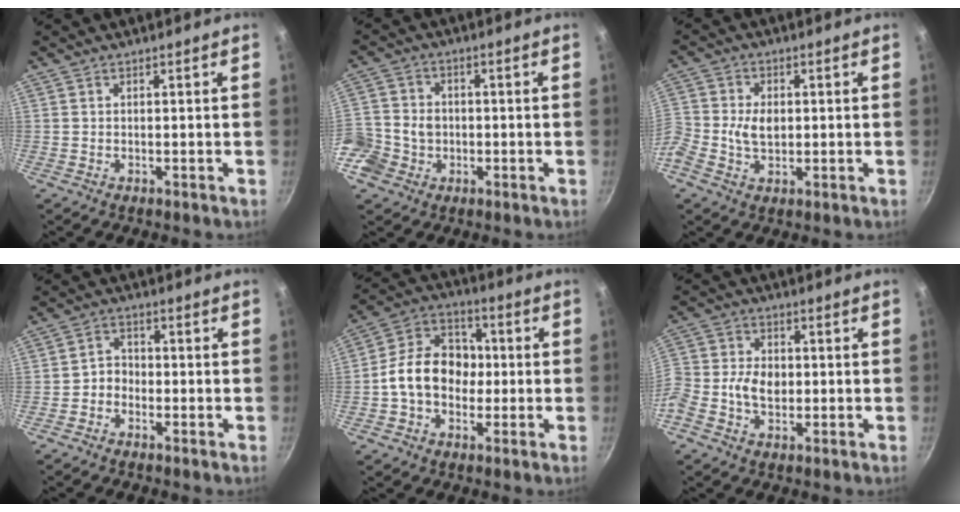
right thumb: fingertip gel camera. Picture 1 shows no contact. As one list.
[{"total": 12.4, "force": [-3.2, 10.8, 5.2], "torque": [-0.104, 0.035, -0.068]}, {"total": 7.5, "force": [-0.8, 5.5, 5.0], "torque": [-0.102, 0.022, -0.025]}, {"total": 3.1, "force": [-1.5, 2.4, 1.2], "torque": [0.000, 0.022, -0.031]}, {"total": 13.4, "force": [-1.1, 10.4, 8.4], "torque": [-0.098, 0.037, -0.037]}, {"total": 8.9, "force": [-1.6, 6.7, 5.7], "torque": [-0.102, 0.025, -0.046]}]